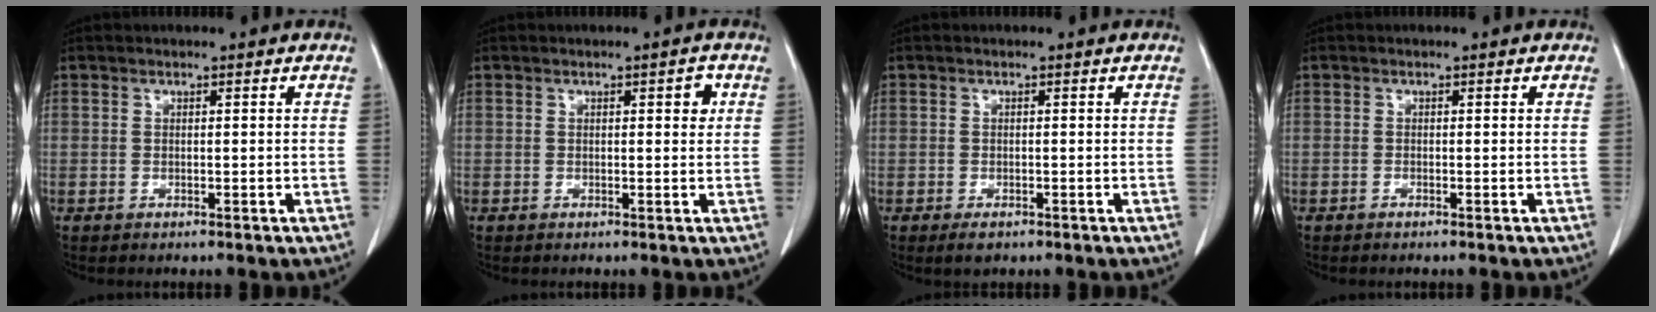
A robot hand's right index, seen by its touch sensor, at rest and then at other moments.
{"total": 1.9, "force": [0.6, 0.7, 1.7], "torque": [-0.019, 0.002, 0.007]}
{"total": 1.9, "force": [-1.1, 1.1, 1.0], "torque": [-0.016, -0.001, -0.012]}
{"total": 0.0}